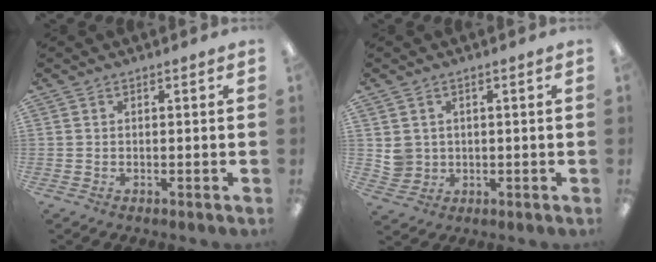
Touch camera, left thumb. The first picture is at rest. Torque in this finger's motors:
{"motor_torque": [-0.03, 0.04, 0.16, -0.18, 0.00]}